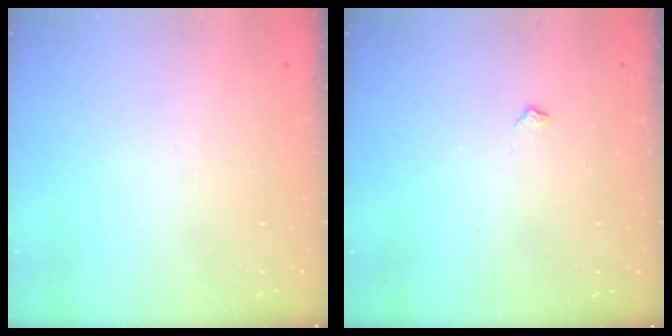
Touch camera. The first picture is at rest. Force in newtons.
{"total": 3.6, "press": 3.6, "slide": 0.6}